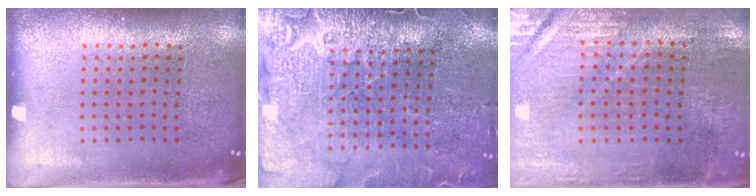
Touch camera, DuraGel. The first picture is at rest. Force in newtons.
{"total": 4.0, "press": 3.5, "slide": 1.9}
{"total": 0.7, "press": 0.6, "slide": 0.2}